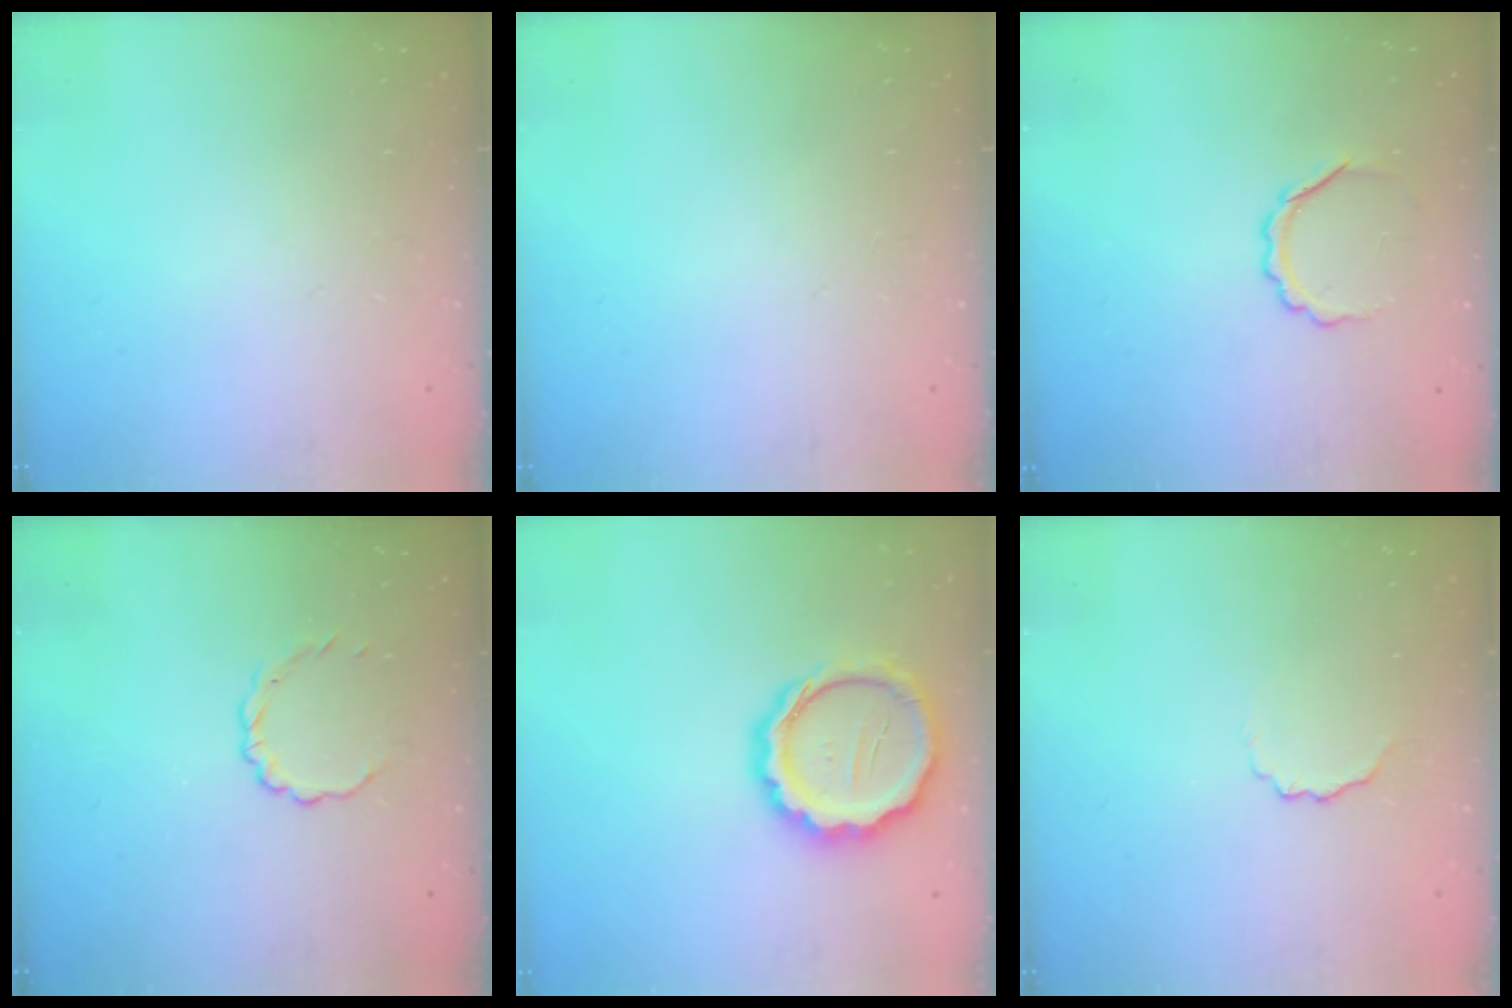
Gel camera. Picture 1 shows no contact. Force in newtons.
{"total": 0.0}
{"total": 4.5, "press": 4.5, "slide": 0.4}
{"total": 2.8, "press": 2.6, "slide": 1.1}
{"total": 15.6, "press": 15.2, "slide": 3.5}
{"total": 3.7, "press": 3.6, "slide": 0.8}